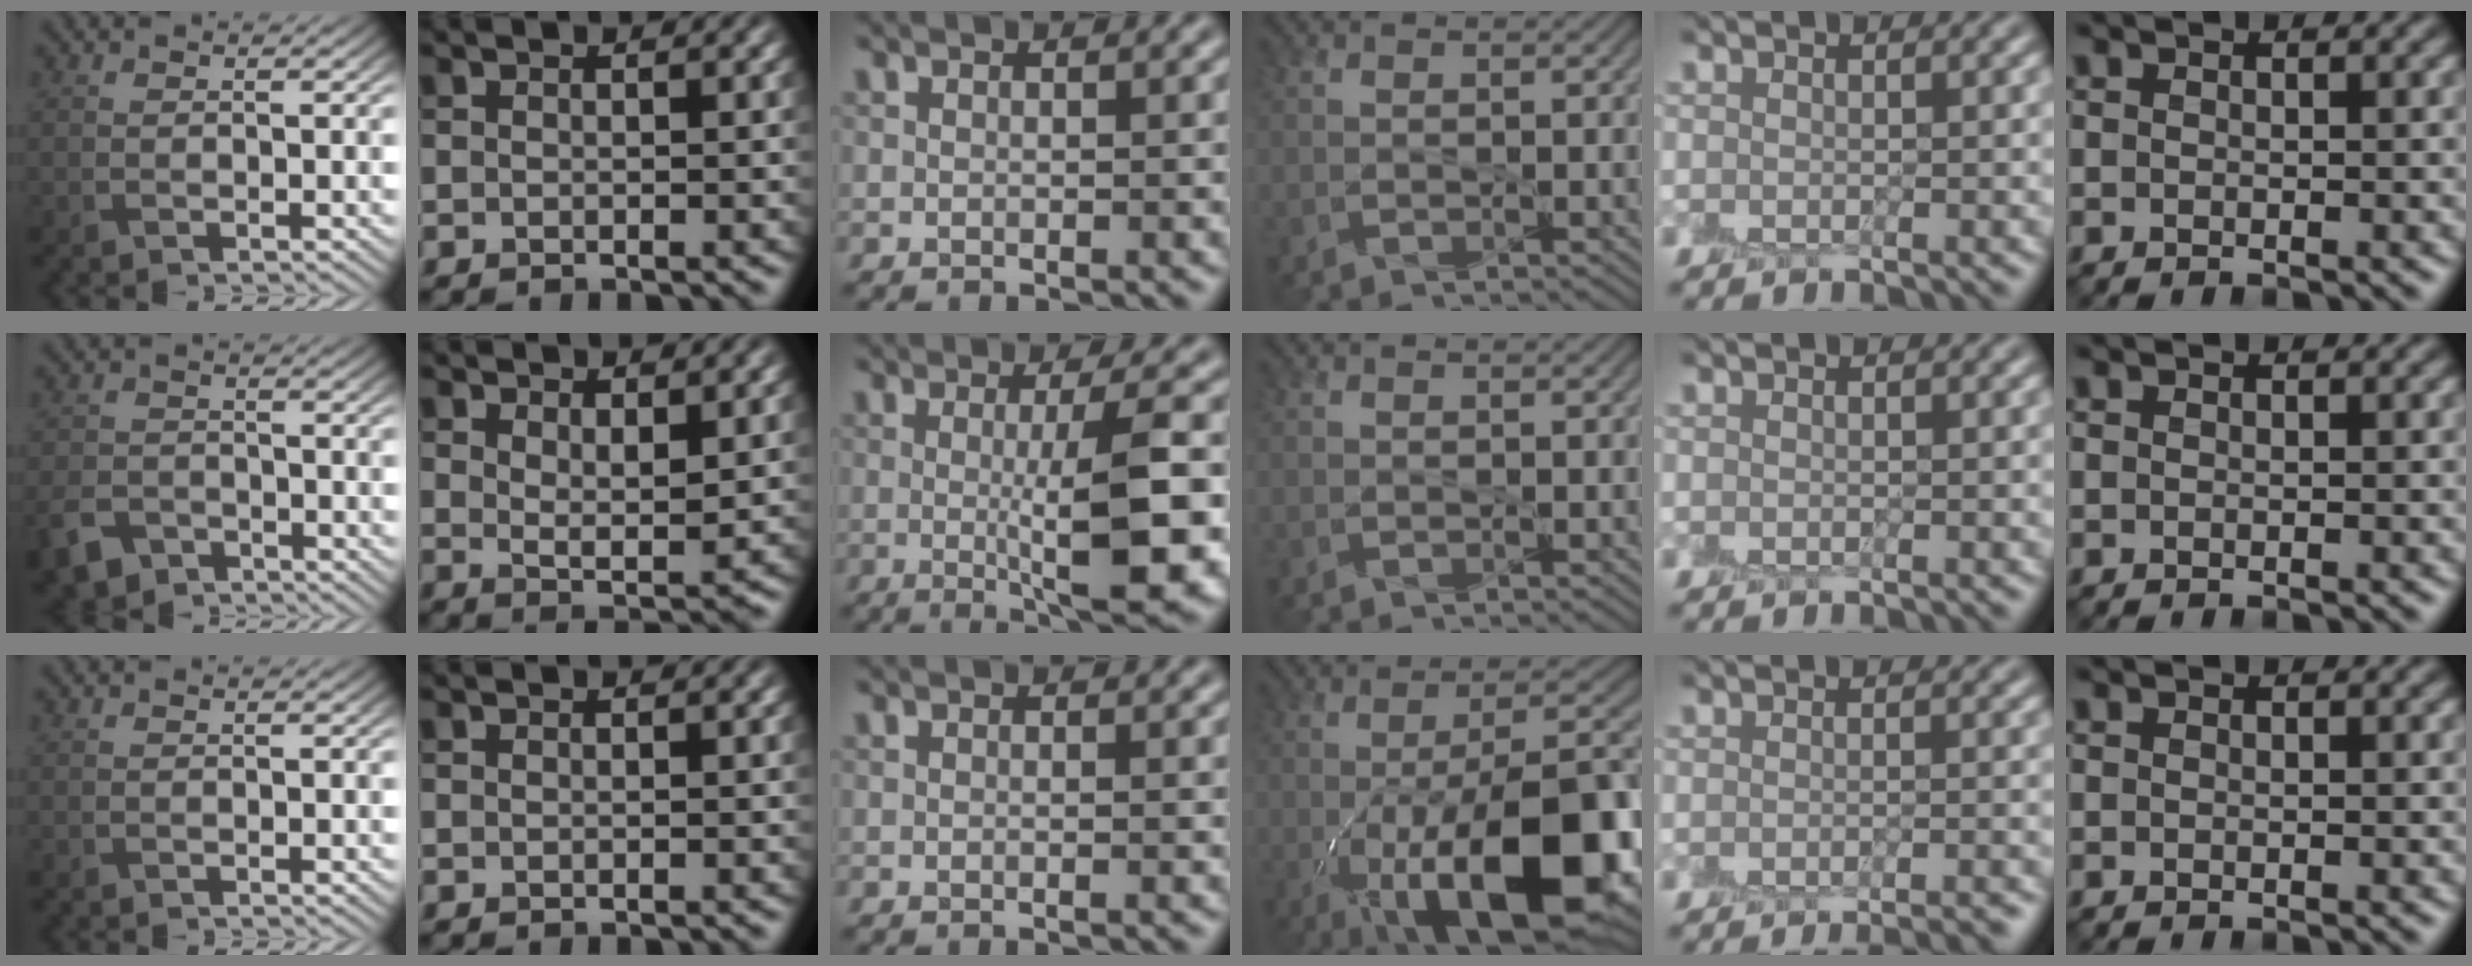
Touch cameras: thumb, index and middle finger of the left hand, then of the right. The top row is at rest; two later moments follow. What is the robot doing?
{"motion": "peel", "object": "shipping label"}